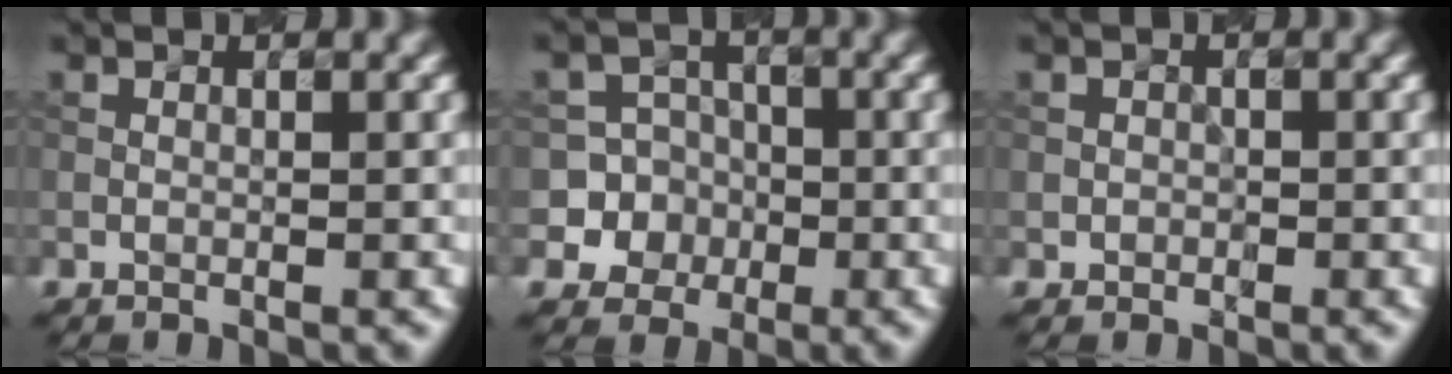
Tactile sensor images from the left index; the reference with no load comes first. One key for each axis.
{"total": 6.4, "fx": -1.8, "fy": 6.1, "fz": 0.4, "tx": -0.001, "ty": 0.019, "tz": -0.051}
{"total": 0.6, "fx": -0.2, "fy": 0.4, "fz": -0.4, "tx": 0.006, "ty": -0.003, "tz": 0.000}